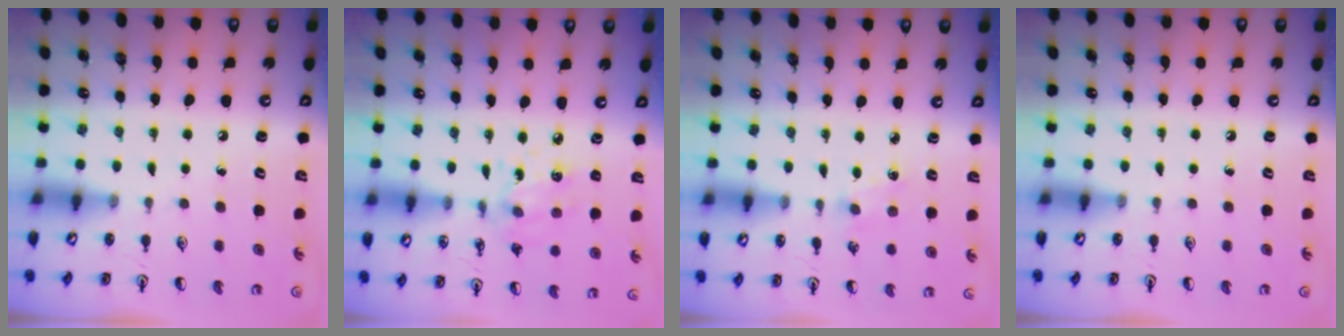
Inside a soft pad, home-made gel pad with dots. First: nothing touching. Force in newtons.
{"total": 5.4, "press": 5.4, "slide": 0.5}
{"total": 1.5, "press": 1.5, "slide": 0.3}
{"total": 0.0}